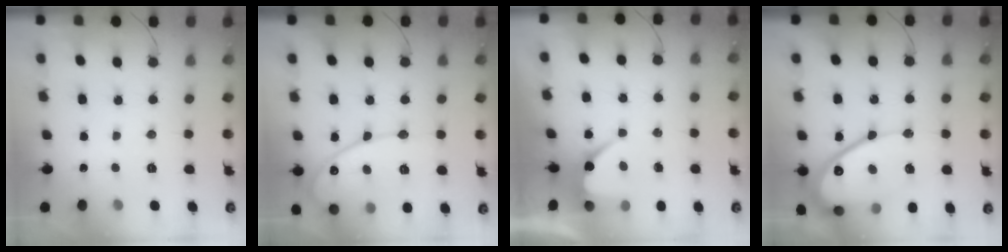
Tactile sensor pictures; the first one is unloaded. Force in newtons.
{"total": 14.0, "press": 14.0, "slide": 0.7}
{"total": 7.7, "press": 7.7, "slide": 0.3}
{"total": 19.2, "press": 19.1, "slide": 1.8}